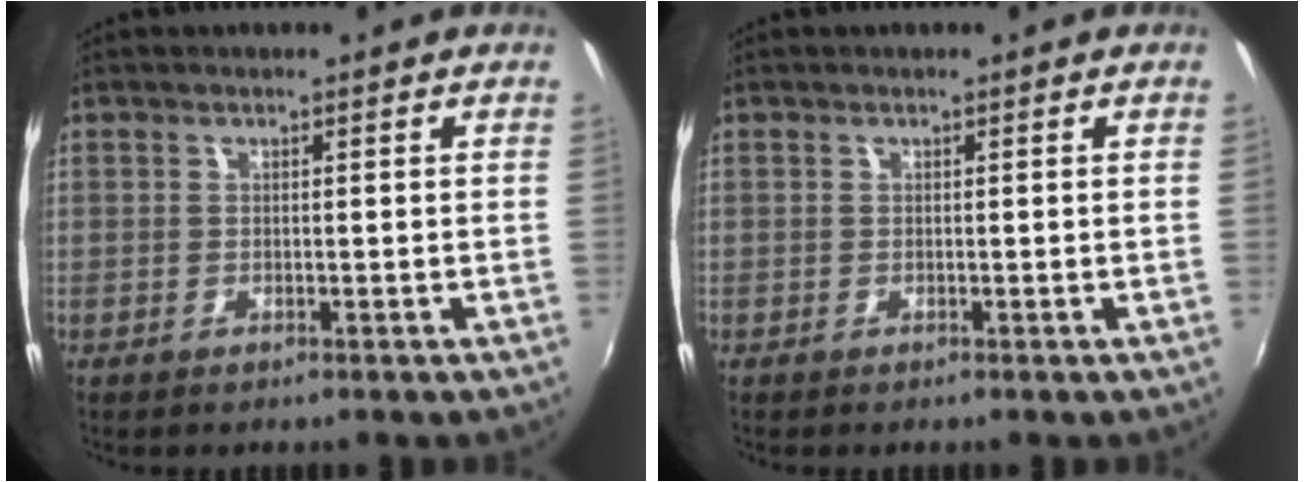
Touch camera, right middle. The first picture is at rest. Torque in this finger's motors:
{"motor_torque": [0.68, -0.56, -0.06, -0.20]}